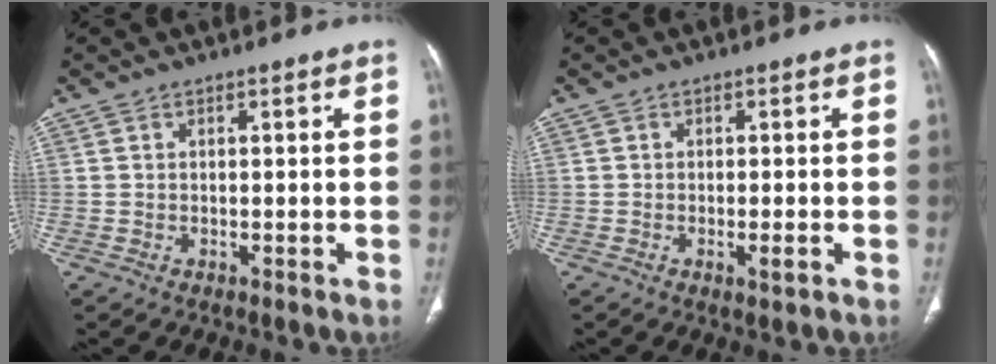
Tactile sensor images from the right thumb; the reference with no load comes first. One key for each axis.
{"total": 2.0, "fx": -0.7, "fy": 0.4, "fz": 1.8, "tx": -0.029, "ty": -0.004, "tz": -0.013}